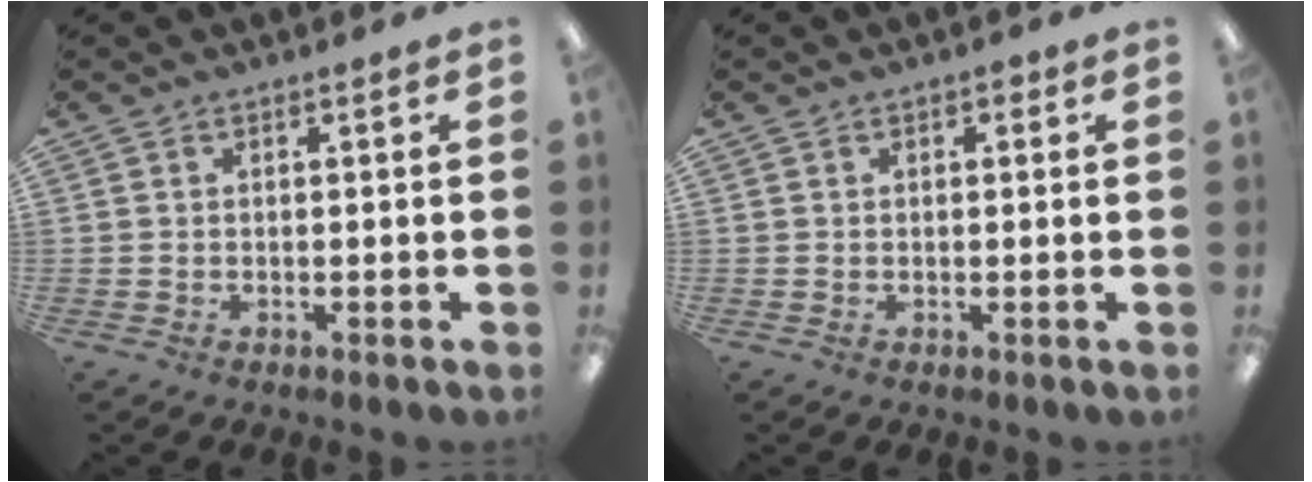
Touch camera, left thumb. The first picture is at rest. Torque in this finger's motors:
{"motor_torque": [-0.20, 0.04, -0.13, -0.16, 0.06]}